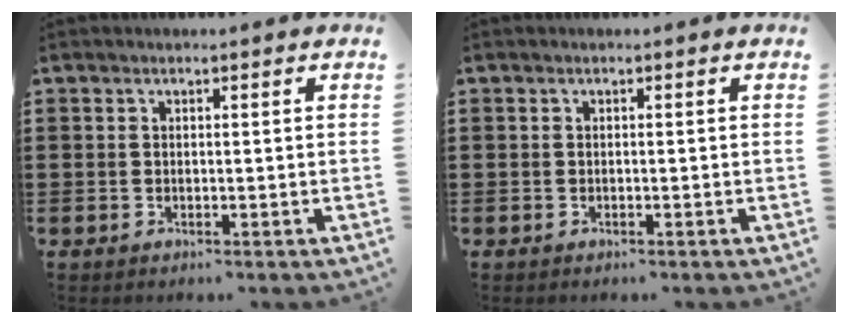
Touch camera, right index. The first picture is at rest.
{"total": 0.0}